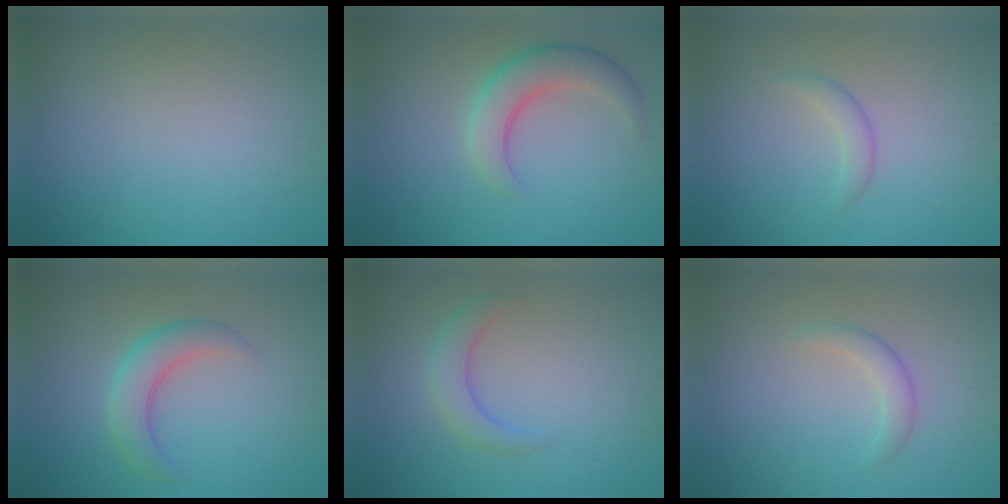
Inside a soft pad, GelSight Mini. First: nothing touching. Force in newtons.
{"total": 4.3, "press": 4.3, "slide": 0.3}
{"total": 1.4, "press": 1.4, "slide": 0.0}
{"total": 3.5, "press": 3.5, "slide": 0.1}
{"total": 2.4, "press": 2.4, "slide": 0.1}
{"total": 1.6, "press": 1.6, "slide": 0.1}